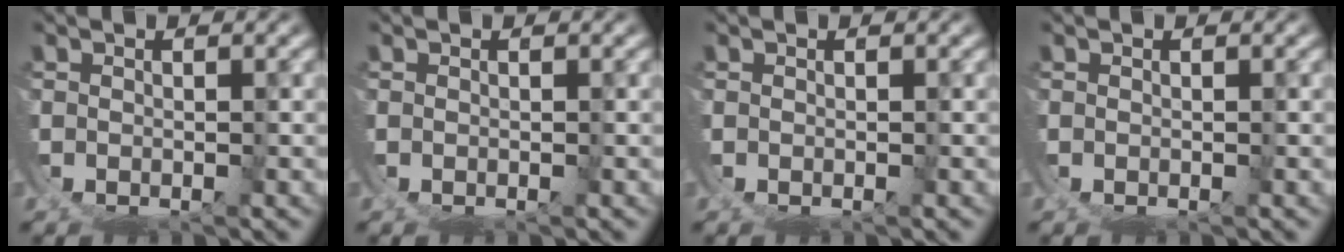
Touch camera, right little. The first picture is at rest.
{"total": 0.0}
{"total": 0.0}
{"total": 0.0}